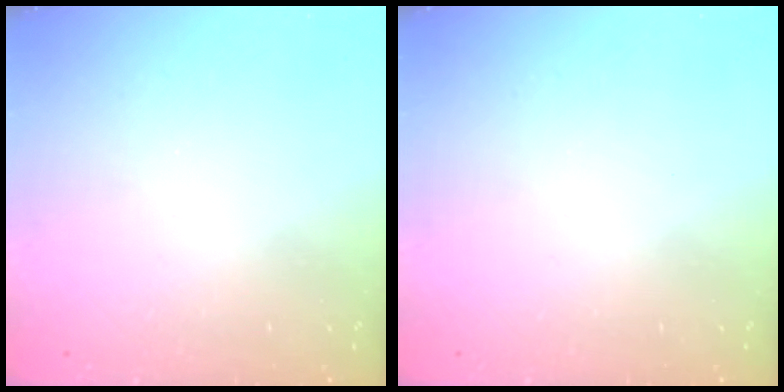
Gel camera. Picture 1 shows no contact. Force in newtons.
{"total": 0.0}